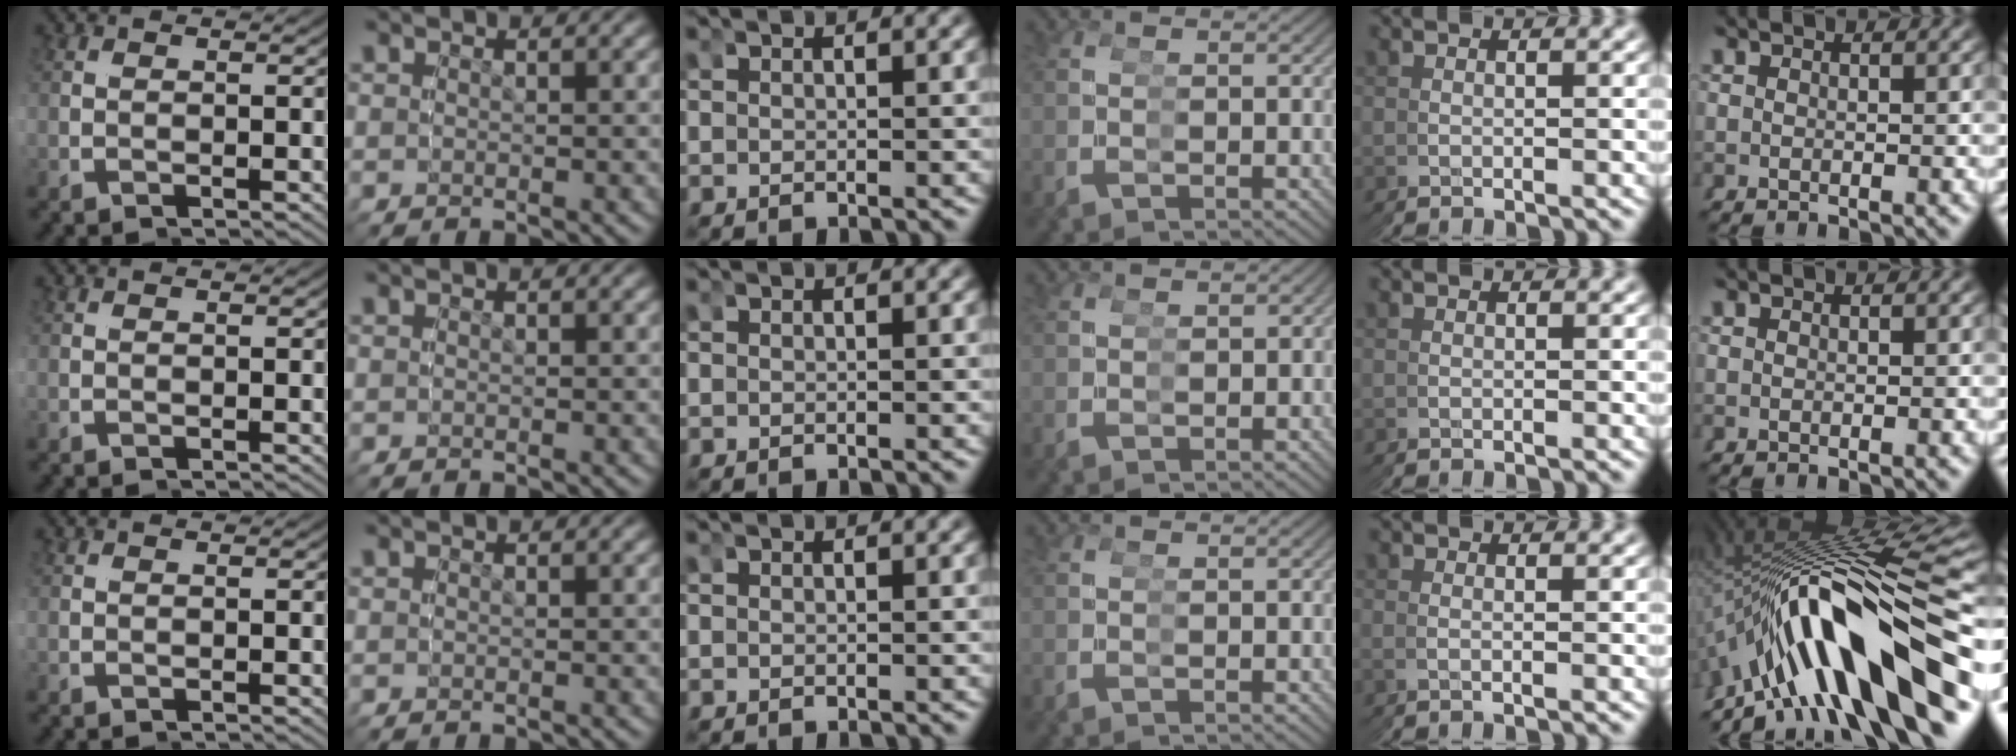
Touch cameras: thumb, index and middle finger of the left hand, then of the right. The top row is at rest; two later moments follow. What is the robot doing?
{"motion": "grasp_and_lifting", "object": "cup"}